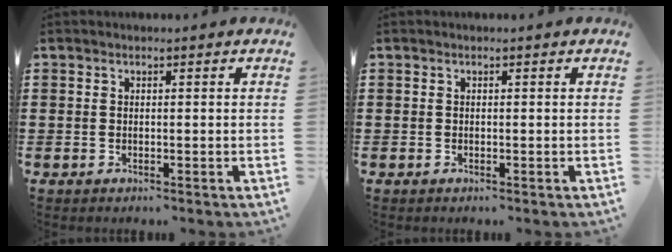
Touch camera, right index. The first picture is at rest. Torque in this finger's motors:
{"motor_torque": [-0.09, 0.07, 0.01, -0.01]}